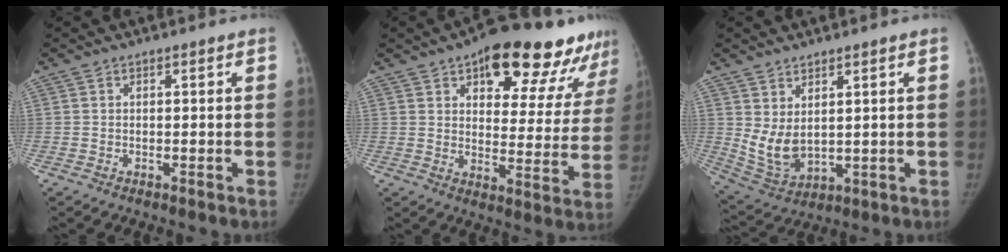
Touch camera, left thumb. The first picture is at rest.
{"total": 22.3, "force": [15.2, 9.3, 13.4], "torque": [-0.123, -0.054, 0.198]}
{"total": 7.6, "force": [2.2, 4.7, 5.6], "torque": [-0.094, -0.024, 0.063]}